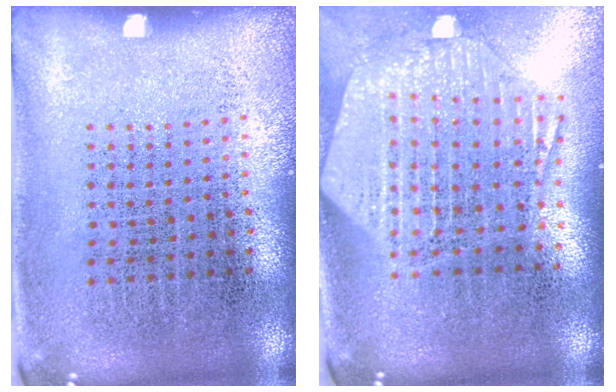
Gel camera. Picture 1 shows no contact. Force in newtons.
{"total": 2.8, "press": 2.3, "slide": 1.6}